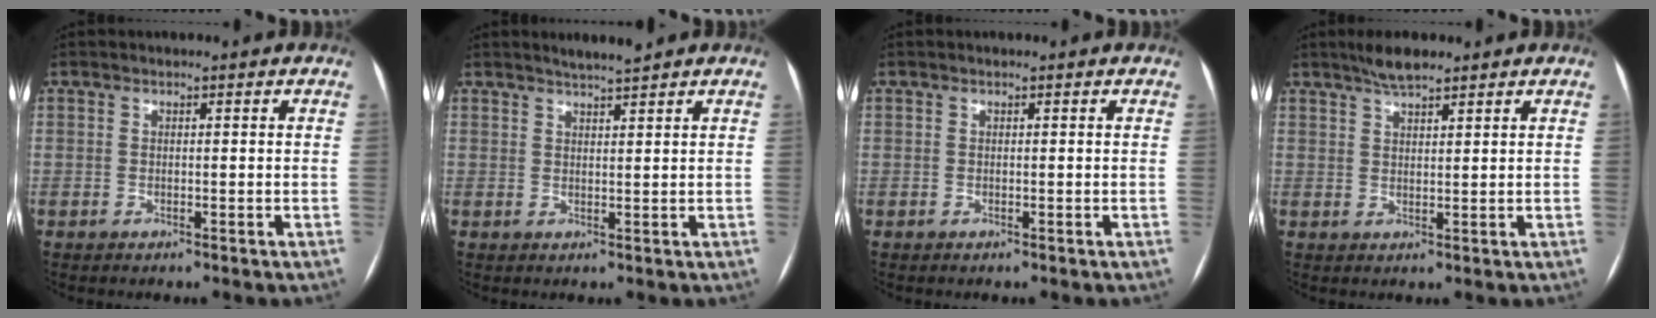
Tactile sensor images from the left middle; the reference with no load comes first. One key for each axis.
{"total": 2.7, "fx": 2.5, "fy": -0.2, "fz": 1.1, "tx": -0.020, "ty": 0.003, "tz": 0.043}
{"total": 0.0}
{"total": 4.0, "fx": 3.2, "fy": 0.7, "fz": 2.3, "tx": -0.046, "ty": 0.007, "tz": 0.059}